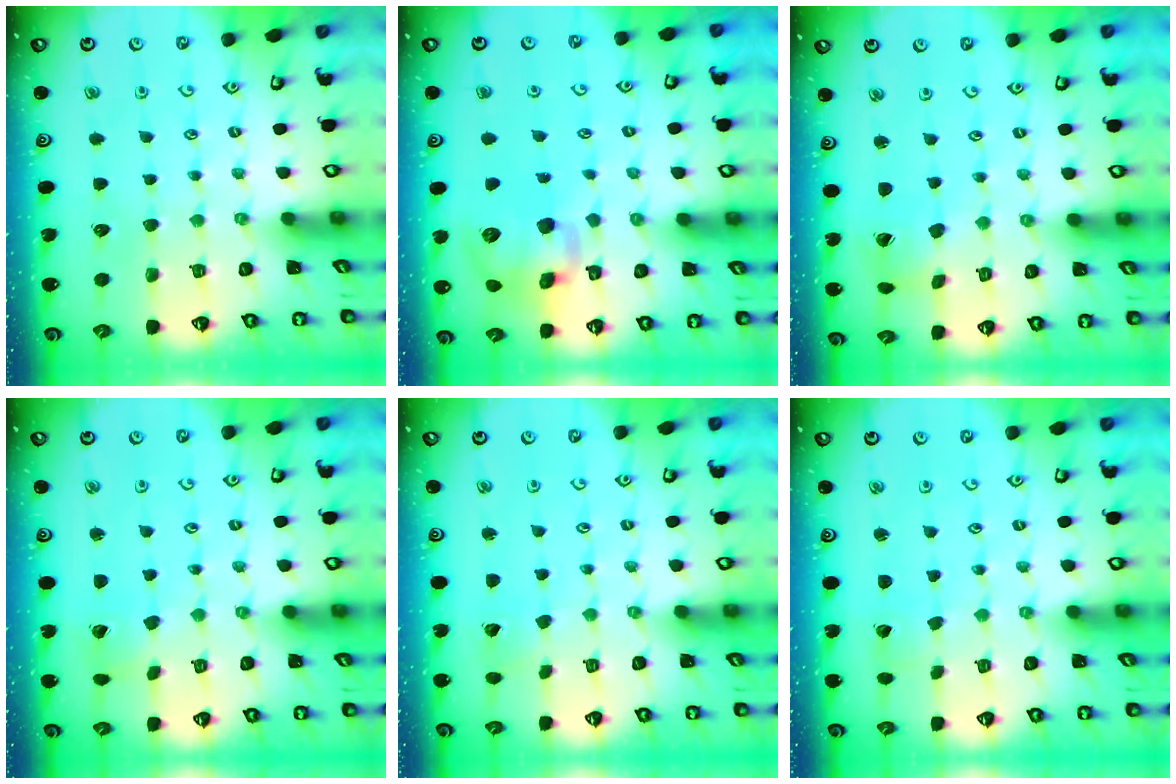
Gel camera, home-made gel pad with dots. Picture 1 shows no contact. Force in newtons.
{"total": 11.5, "press": 11.4, "slide": 2.0}
{"total": 2.8, "press": 2.8, "slide": 0.4}
{"total": 3.5, "press": 3.5, "slide": 0.4}
{"total": 2.3, "press": 2.3, "slide": 0.3}
{"total": 0.0}